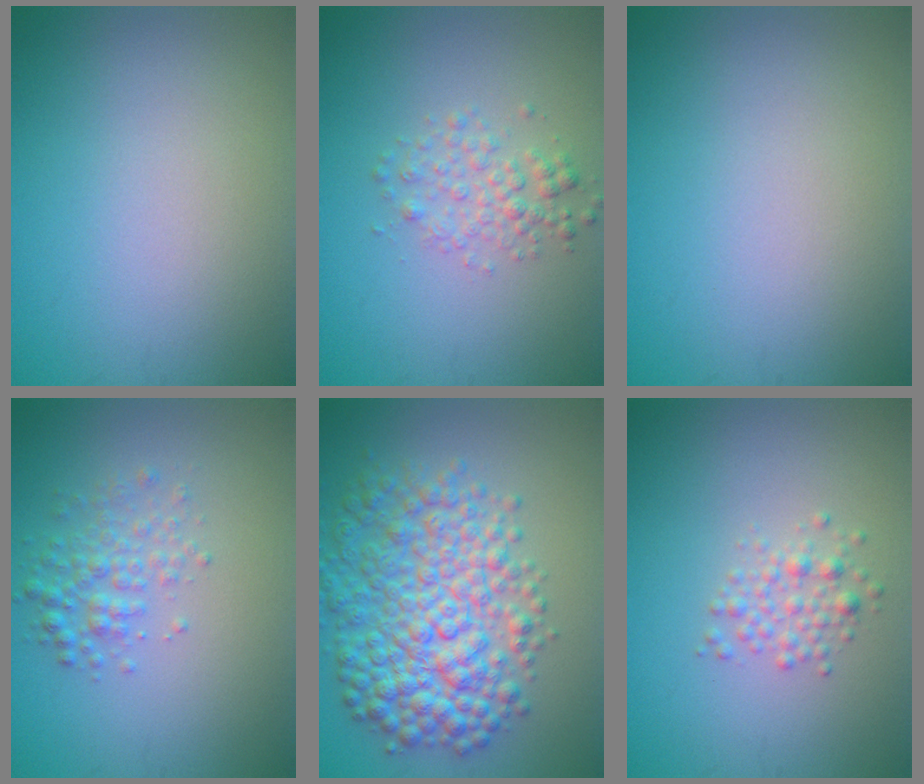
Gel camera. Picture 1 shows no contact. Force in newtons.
{"total": 2.3, "press": 2.3, "slide": 0.1}
{"total": 0.0}
{"total": 2.5, "press": 2.5, "slide": 0.1}
{"total": 8.7, "press": 8.7, "slide": 0.1}
{"total": 1.9, "press": 1.9, "slide": 0.1}